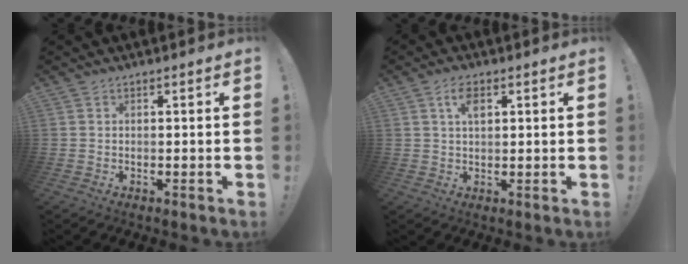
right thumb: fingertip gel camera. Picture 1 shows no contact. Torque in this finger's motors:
{"motor_torque": [-0.12, 0.45, 0.44, -0.16, 0.00]}